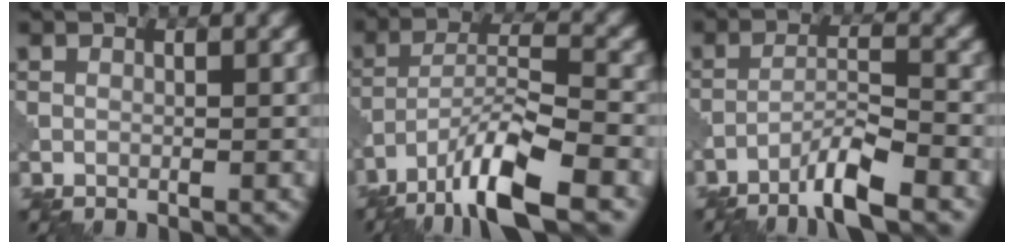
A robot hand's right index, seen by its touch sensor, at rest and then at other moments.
{"total": 8.9, "force": [-6.0, 1.8, 6.3], "torque": [-0.112, 0.001, -0.116]}
{"total": 4.5, "force": [-3.4, 0.2, 3.1], "torque": [-0.055, 0.007, -0.072]}